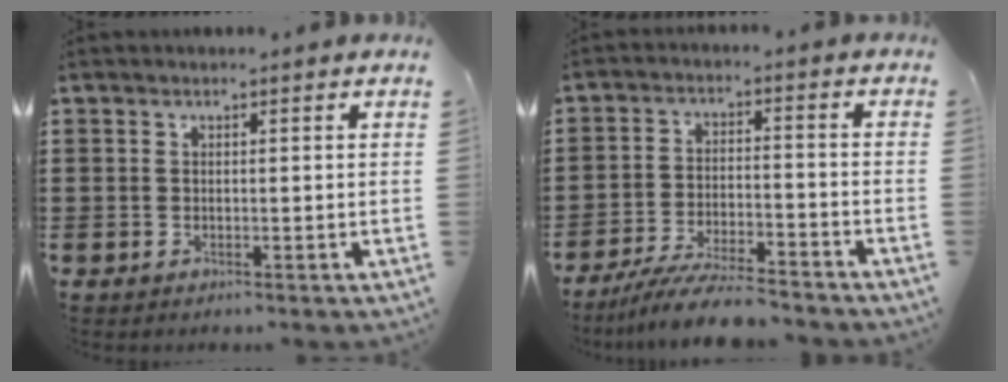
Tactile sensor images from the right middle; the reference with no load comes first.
{"total": 7.5, "force": [-6.8, 0.4, 3.0], "torque": [-0.060, -0.004, -0.128]}